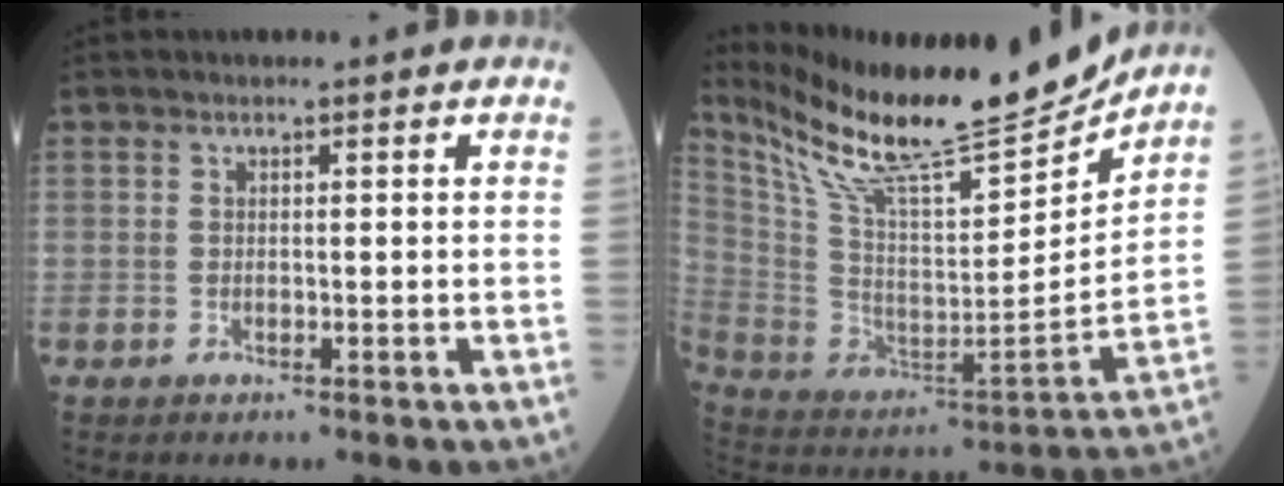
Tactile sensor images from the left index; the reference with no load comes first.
{"total": 23.2, "force": [20.0, 2.5, 11.4], "torque": [-0.219, -0.034, 0.338]}